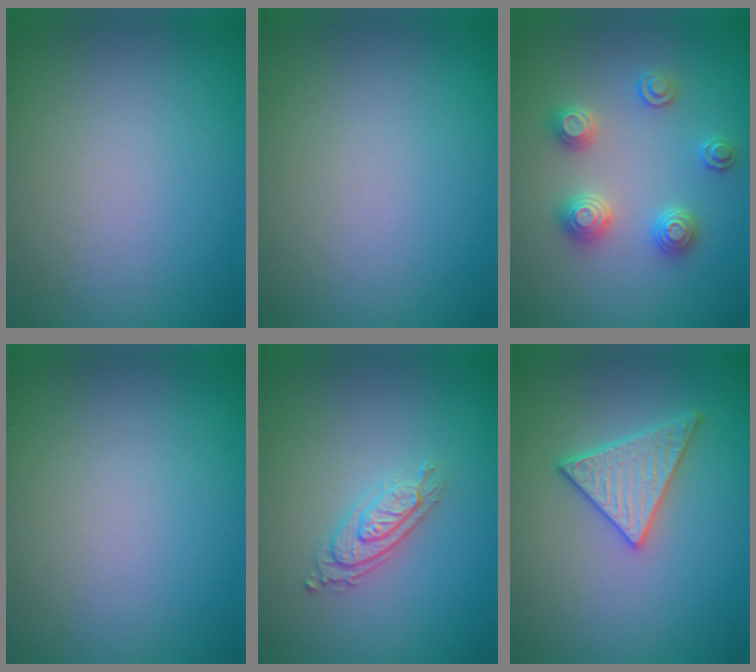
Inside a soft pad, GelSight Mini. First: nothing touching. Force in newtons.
{"total": 0.0}
{"total": 3.0, "press": 3.0, "slide": 0.5}
{"total": 0.0}
{"total": 2.8, "press": 2.2, "slide": 1.7}
{"total": 3.5, "press": 3.3, "slide": 1.1}